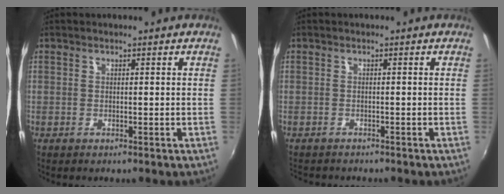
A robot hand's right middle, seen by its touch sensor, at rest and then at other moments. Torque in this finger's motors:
{"motor_torque": [0.99, -1.15, 0.29, 0.14]}